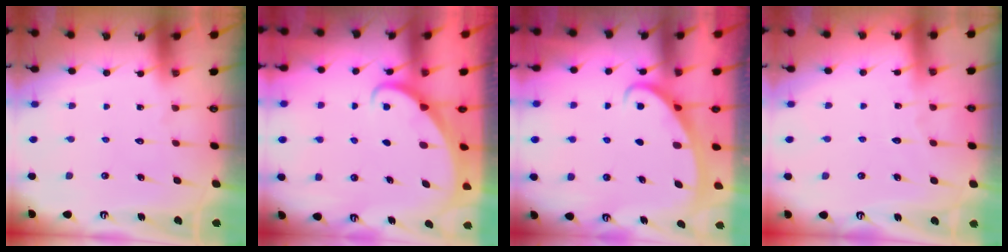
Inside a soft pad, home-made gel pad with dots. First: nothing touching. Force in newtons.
{"total": 2.0, "press": 2.0, "slide": 0.2}
{"total": 2.5, "press": 2.5, "slide": 0.4}
{"total": 3.3, "press": 3.2, "slide": 0.3}